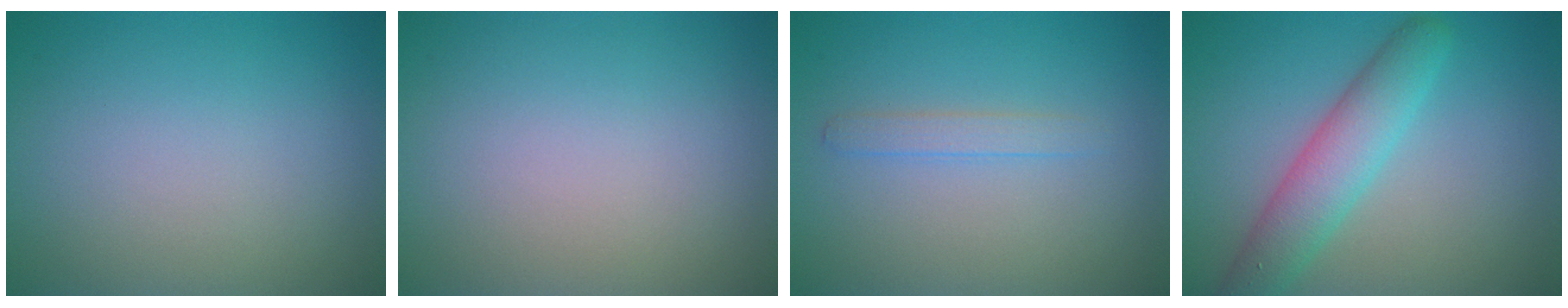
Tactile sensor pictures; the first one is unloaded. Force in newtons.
{"total": 0.0}
{"total": 1.3, "press": 1.3, "slide": 0.1}
{"total": 4.7, "press": 4.7, "slide": 0.1}